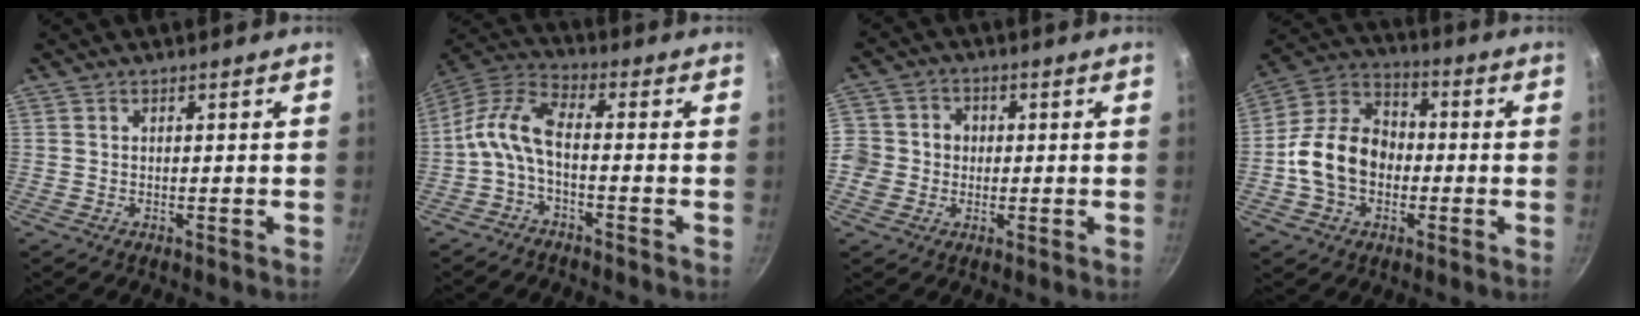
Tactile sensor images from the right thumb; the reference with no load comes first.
{"total": 8.7, "force": [-2.1, 3.7, 7.6], "torque": [-0.166, 0.045, -0.055]}
{"total": 7.8, "force": [-0.4, 7.5, 2.3], "torque": [-0.020, 0.020, -0.007]}
{"total": 14.5, "force": [-2.1, 11.0, 9.2], "torque": [-0.148, 0.039, -0.046]}